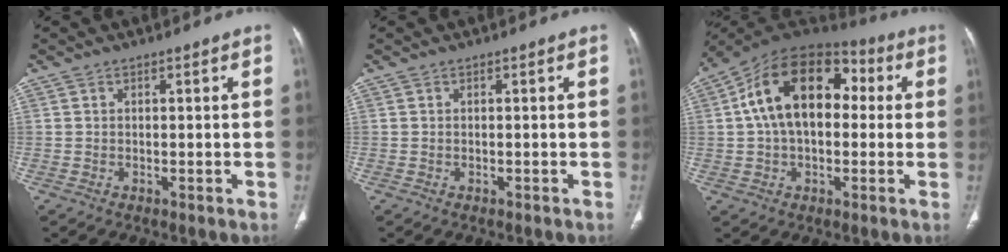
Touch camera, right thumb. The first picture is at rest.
{"total": 0.0}
{"total": 18.8, "force": [2.8, 11.9, 14.3], "torque": [-0.220, 0.042, 0.036]}